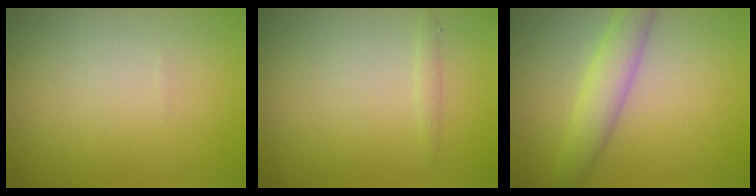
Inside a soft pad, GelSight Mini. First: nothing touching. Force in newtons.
{"total": 0.6, "press": 0.6, "slide": 0.0}
{"total": 3.5, "press": 3.5, "slide": 0.1}